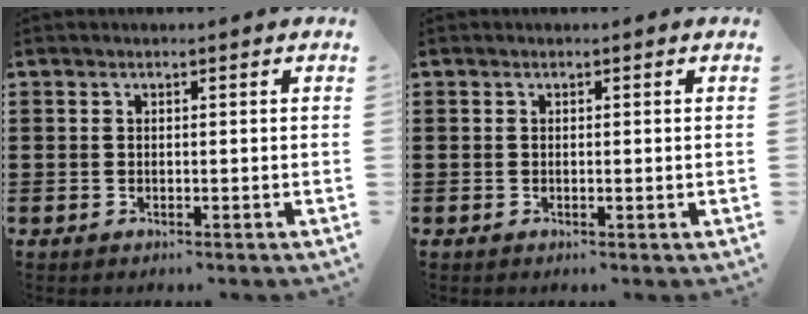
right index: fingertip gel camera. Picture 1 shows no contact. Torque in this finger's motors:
{"motor_torque": [-0.43, 0.50, -0.02, -0.01]}